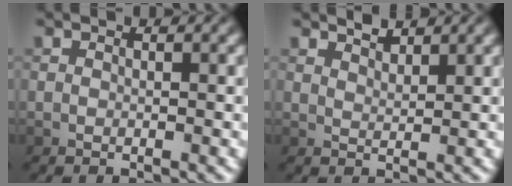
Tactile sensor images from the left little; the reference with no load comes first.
{"total": 1.5, "force": [1.5, 0.2, 0.4], "torque": [-0.009, 0.000, 0.025]}